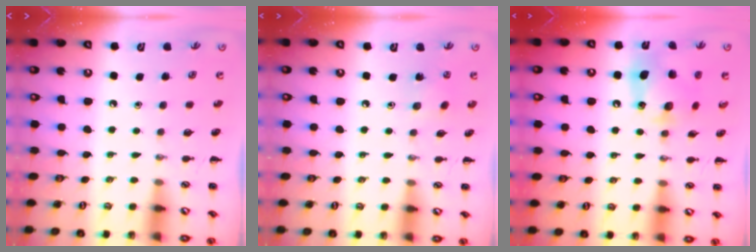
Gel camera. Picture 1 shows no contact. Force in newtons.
{"total": 2.7, "press": 2.6, "slide": 0.8}
{"total": 11.8, "press": 11.7, "slide": 1.7}